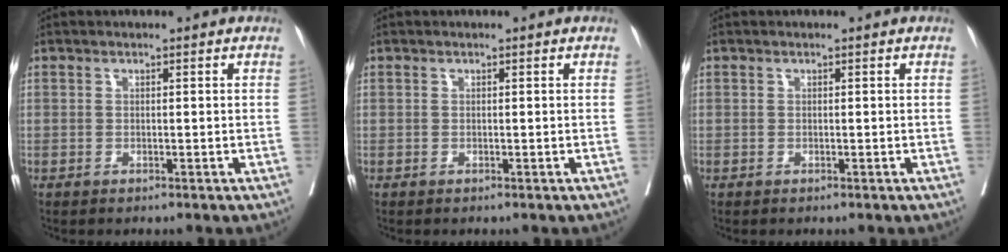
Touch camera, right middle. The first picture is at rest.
{"total": 0.0}
{"total": 0.0}